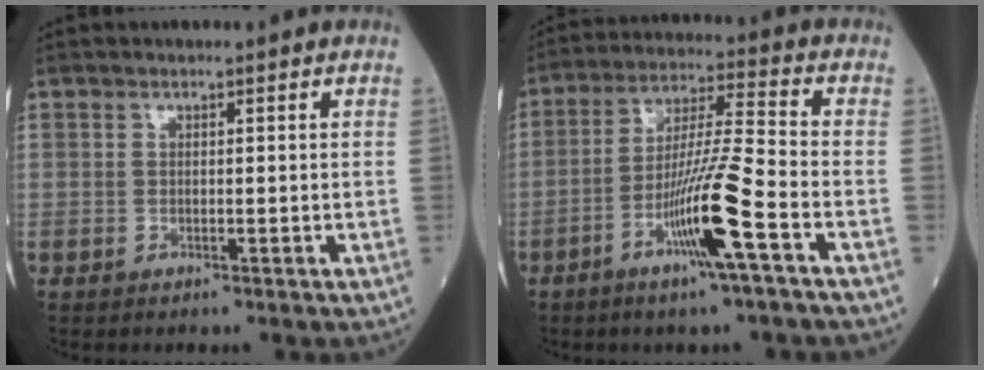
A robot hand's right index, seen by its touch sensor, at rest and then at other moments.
{"total": 12.0, "force": [-5.3, -0.8, 10.8], "torque": [-0.205, -0.008, -0.099]}